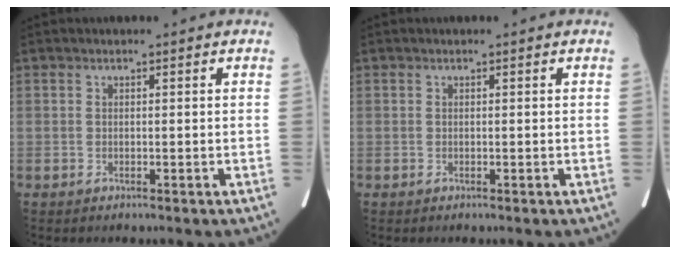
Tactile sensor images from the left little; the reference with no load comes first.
{"total": 0.0}